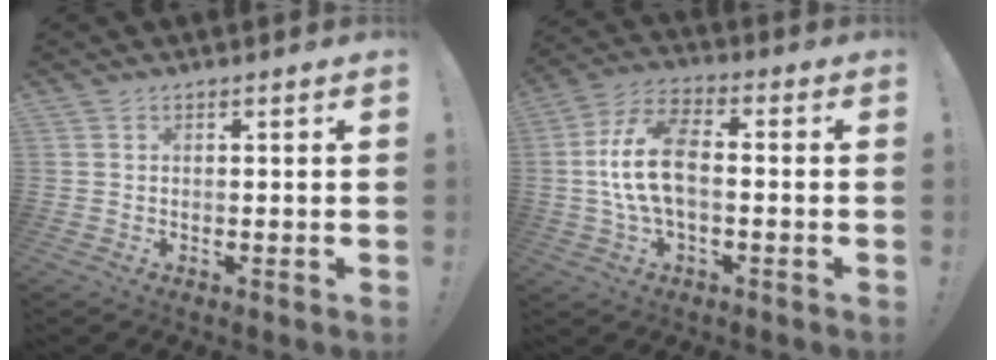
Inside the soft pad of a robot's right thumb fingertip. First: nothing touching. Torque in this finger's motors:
{"motor_torque": [1.31, 2.43, 1.08, -0.72, 0.50]}